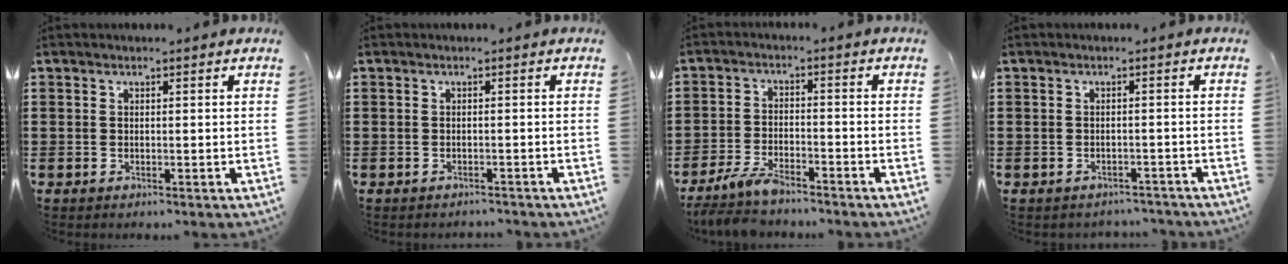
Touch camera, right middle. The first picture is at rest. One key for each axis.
{"total": 0.7, "fx": -0.7, "fy": 0.0, "fz": 0.0, "tx": -0.002, "ty": -0.001, "tz": -0.014}
{"total": 5.0, "fx": -4.4, "fy": 0.9, "fz": 2.2, "tx": -0.064, "ty": -0.009, "tz": -0.092}
{"total": 1.4, "fx": -1.3, "fy": 0.2, "fz": 0.0, "tx": -0.007, "ty": 0.000, "tz": -0.029}